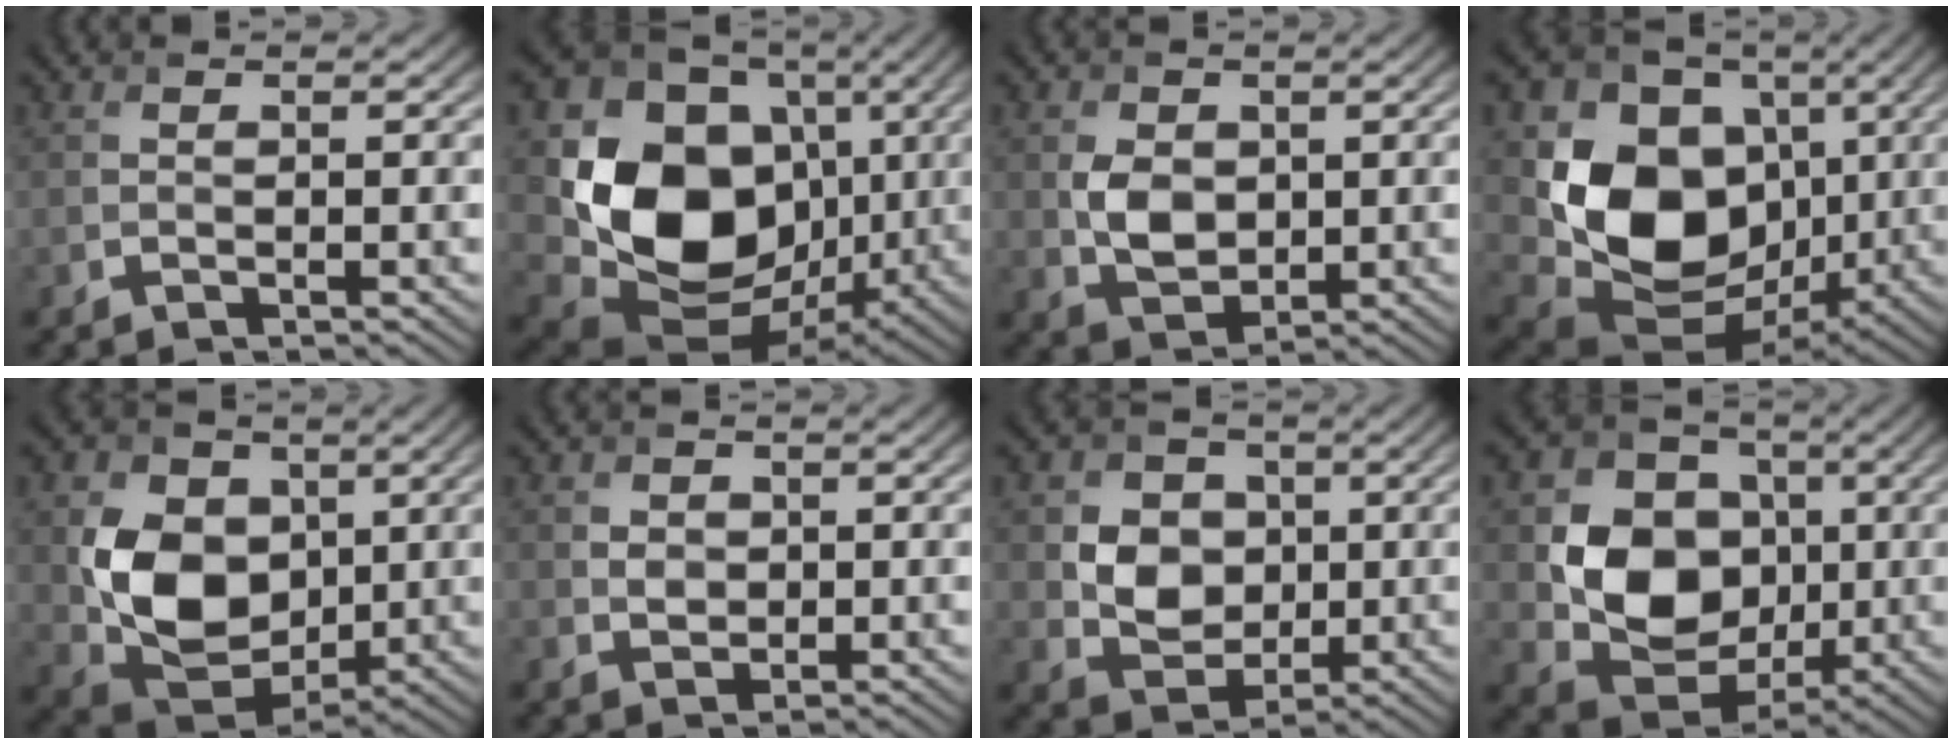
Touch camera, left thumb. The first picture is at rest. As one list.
[{"total": 15.4, "force": [-0.5, 12.3, 9.3], "torque": [-0.180, -0.035, -0.011]}, {"total": 4.5, "force": [-0.2, 3.4, 2.9], "torque": [-0.058, -0.010, -0.001]}, {"total": 14.0, "force": [-0.2, 11.1, 8.6], "torque": [-0.164, -0.029, -0.006]}, {"total": 10.5, "force": [0.3, 8.1, 6.6], "torque": [-0.139, -0.022, 0.004]}, {"total": 2.0, "force": [-0.2, 1.8, 0.8], "torque": [-0.018, -0.007, -0.016]}, {"total": 6.3, "force": [-0.2, 5.5, 3.2], "torque": [-0.070, -0.005, -0.015]}, {"total": 10.8, "force": [-0.5, 9.0, 6.0], "torque": [-0.116, -0.016, -0.019]}]